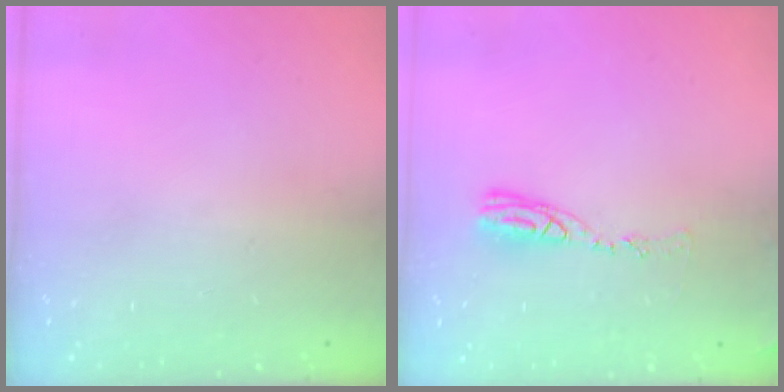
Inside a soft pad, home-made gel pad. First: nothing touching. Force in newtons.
{"total": 8.9, "press": 8.9, "slide": 0.8}